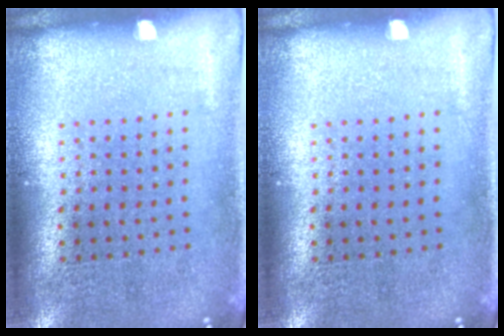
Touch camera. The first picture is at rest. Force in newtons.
{"total": 0.0}